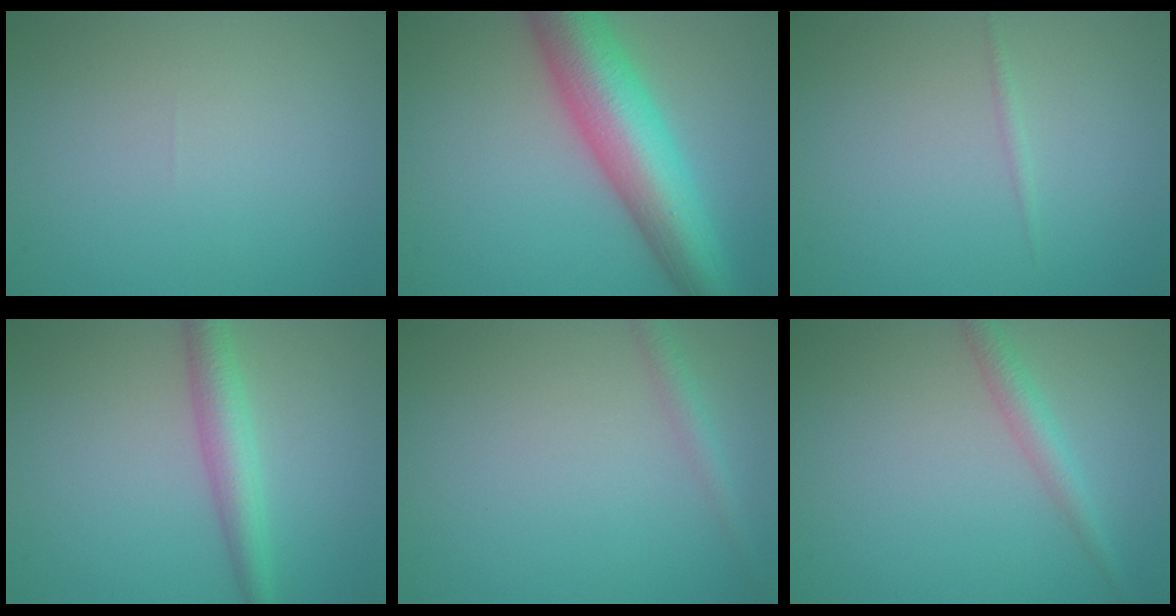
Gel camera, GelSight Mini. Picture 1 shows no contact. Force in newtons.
{"total": 10.5, "press": 10.5, "slide": 0.3}
{"total": 0.6, "press": 0.6, "slide": 0.0}
{"total": 3.6, "press": 3.6, "slide": 0.1}
{"total": 1.6, "press": 1.6, "slide": 0.1}
{"total": 2.2, "press": 2.2, "slide": 0.1}